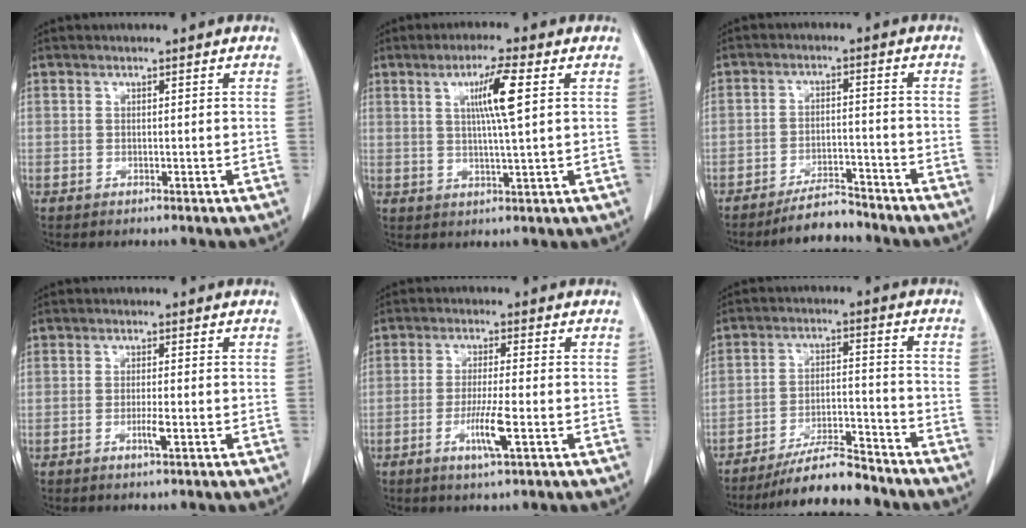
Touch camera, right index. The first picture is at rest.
{"total": 6.7, "force": [2.0, -0.5, 6.4], "torque": [-0.115, 0.000, 0.035]}
{"total": 5.8, "force": [-5.4, 1.2, 1.6], "torque": [-0.026, -0.006, -0.091]}
{"total": 2.2, "force": [-0.9, 0.1, 2.0], "torque": [-0.040, -0.002, -0.015]}
{"total": 5.1, "force": [-1.9, 0.0, 4.8], "torque": [-0.093, -0.009, -0.035]}
{"total": 10.4, "force": [-9.4, 1.3, 4.2], "torque": [-0.067, 0.001, -0.161]}